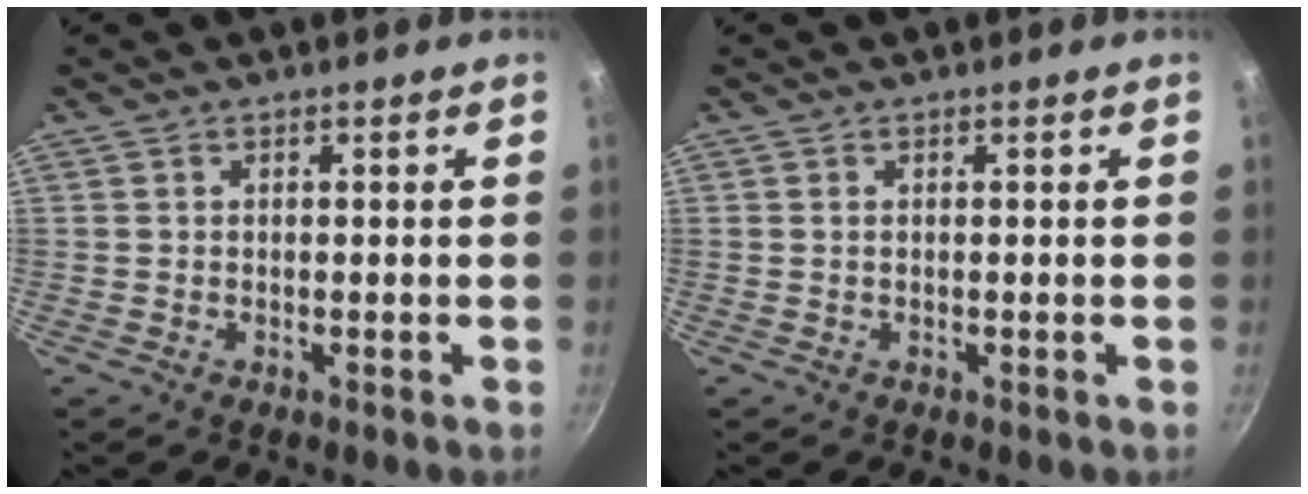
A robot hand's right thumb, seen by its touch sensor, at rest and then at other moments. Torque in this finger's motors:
{"motor_torque": [-0.55, 0.23, -0.25, 0.08, 0.07]}